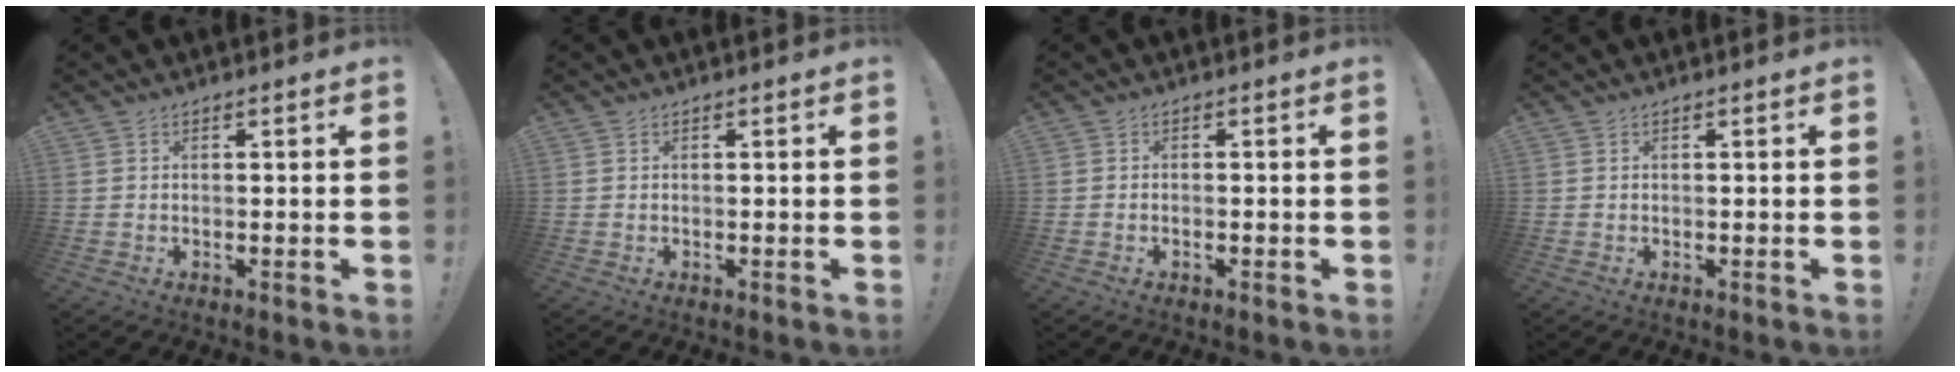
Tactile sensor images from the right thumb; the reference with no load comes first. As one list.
[{"total": 0.0}, {"total": 0.7, "force": [-0.4, 0.4, 0.4], "torque": [-0.005, 0.002, -0.008]}, {"total": 0.0}]